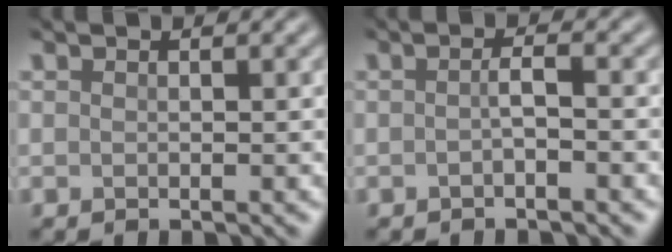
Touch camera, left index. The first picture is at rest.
{"total": 1.2, "force": [-0.5, 0.2, 1.2], "torque": [-0.020, 0.003, -0.009]}